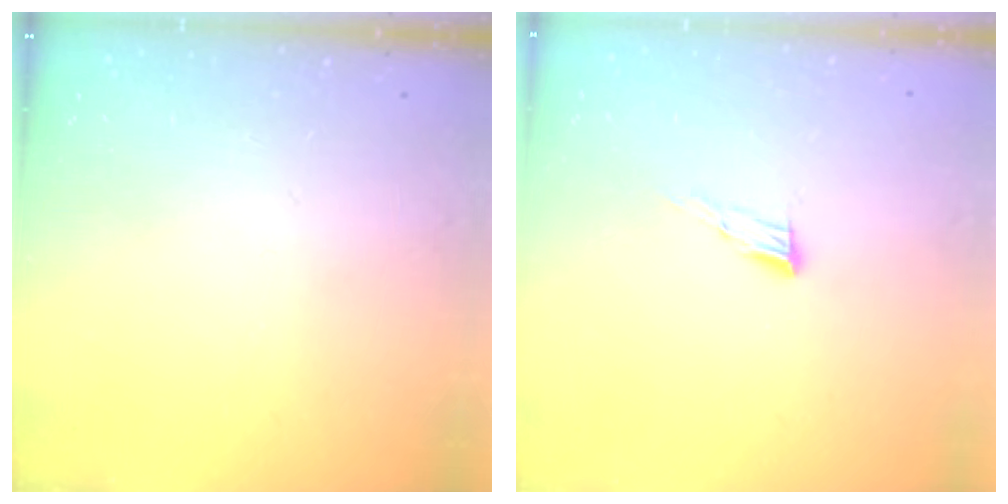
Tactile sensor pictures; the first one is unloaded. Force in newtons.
{"total": 6.6, "press": 6.6, "slide": 1.0}